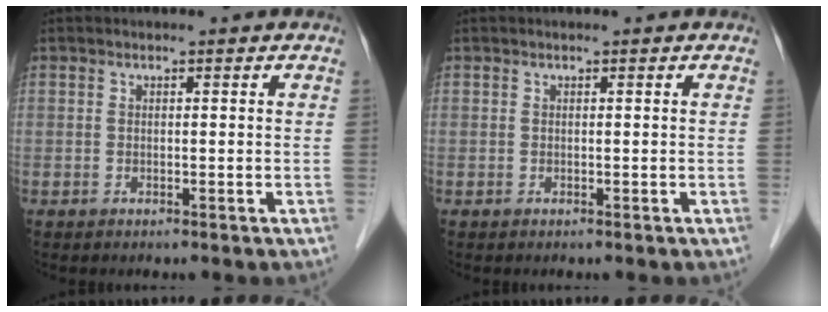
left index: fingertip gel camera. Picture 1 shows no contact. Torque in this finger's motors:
{"motor_torque": [-0.09, -0.07, 0.03, 0.00]}